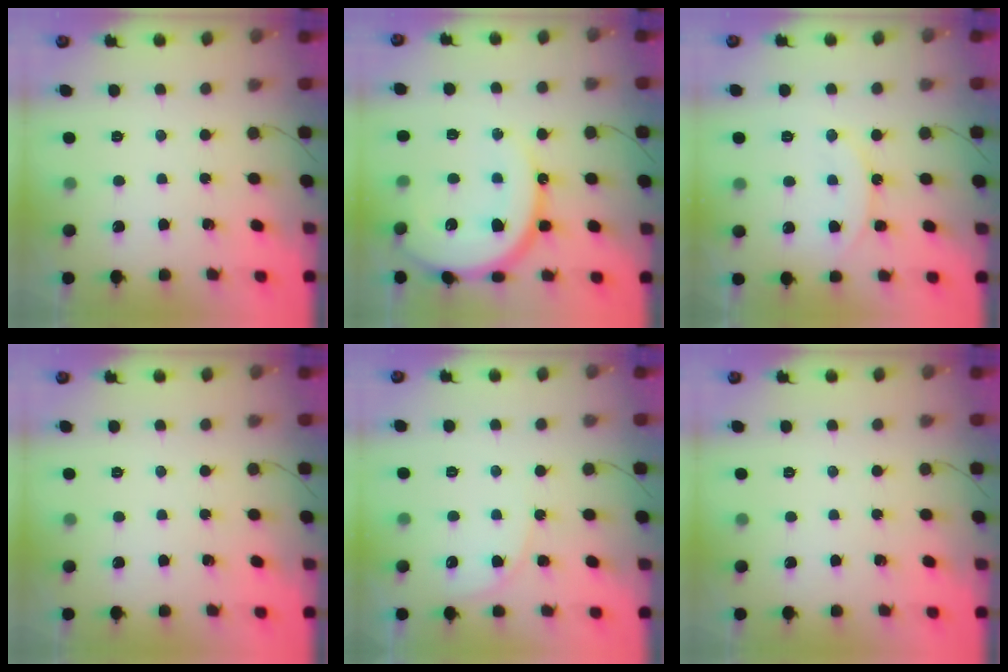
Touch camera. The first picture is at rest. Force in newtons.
{"total": 16.0, "press": 16.0, "slide": 0.6}
{"total": 10.9, "press": 10.9, "slide": 1.2}
{"total": 0.0}
{"total": 5.2, "press": 5.2, "slide": 0.3}
{"total": 0.0}